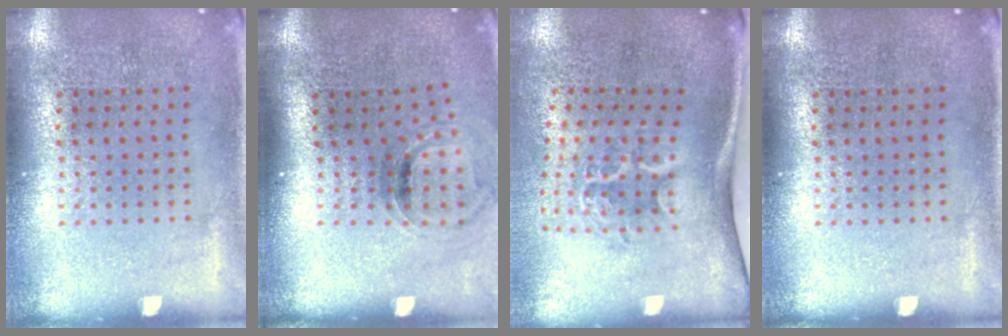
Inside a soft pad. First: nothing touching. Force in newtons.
{"total": 1.0, "press": 0.9, "slide": 0.4}
{"total": 2.2, "press": 1.4, "slide": 1.7}
{"total": 0.0}